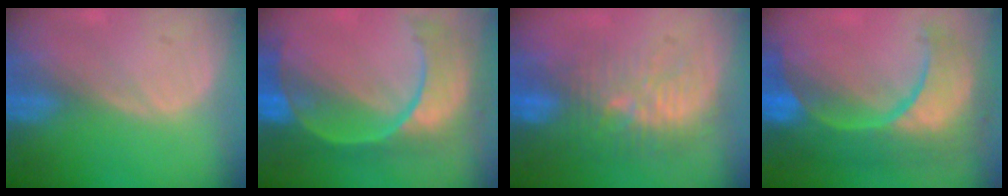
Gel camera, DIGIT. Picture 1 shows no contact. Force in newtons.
{"total": 11.1, "press": 9.4, "slide": 6.0}
{"total": 9.5, "press": 9.1, "slide": 2.7}
{"total": 12.1, "press": 12.0, "slide": 1.5}